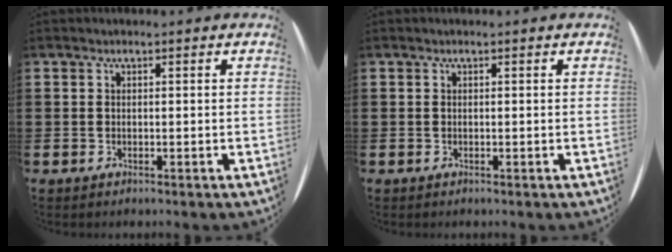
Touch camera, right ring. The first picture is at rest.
{"total": 0.0}